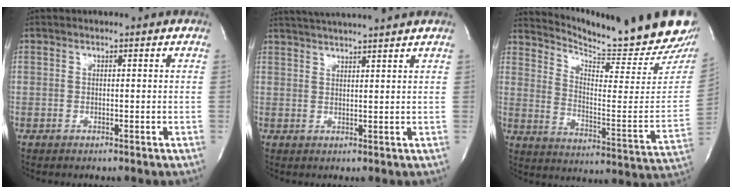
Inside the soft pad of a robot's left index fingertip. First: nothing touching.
{"total": 8.8, "force": [8.1, -1.1, 3.2], "torque": [-0.063, 0.020, 0.116]}
{"total": 22.8, "force": [20.9, 1.2, 8.9], "torque": [-0.148, -0.115, 0.271]}